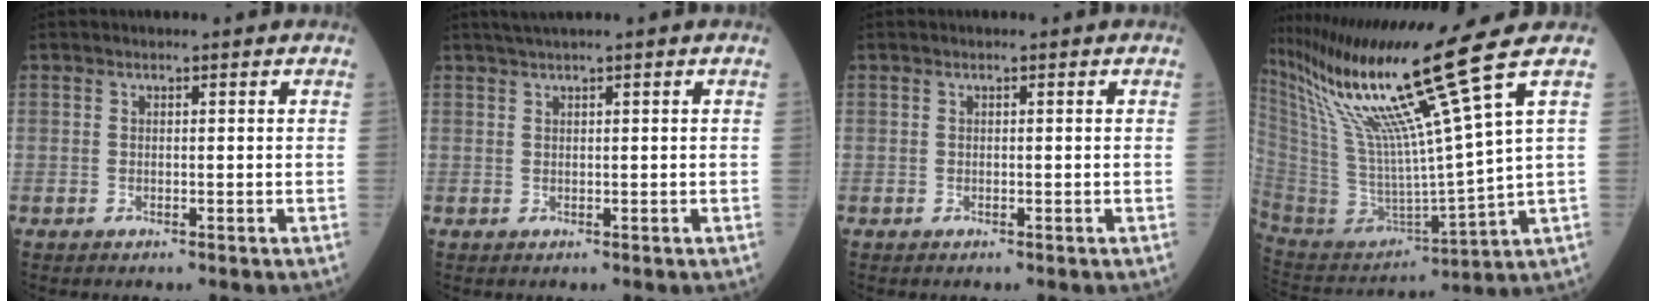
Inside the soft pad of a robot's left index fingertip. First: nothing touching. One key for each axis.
{"total": 1.8, "fx": 1.3, "fy": -0.4, "fz": 1.2, "tx": -0.028, "ty": 0.012, "tz": 0.029}
{"total": 0.0}
{"total": 20.0, "fx": 13.1, "fy": -3.7, "fz": 14.7, "tx": -0.267, "ty": -0.041, "tz": 0.245}